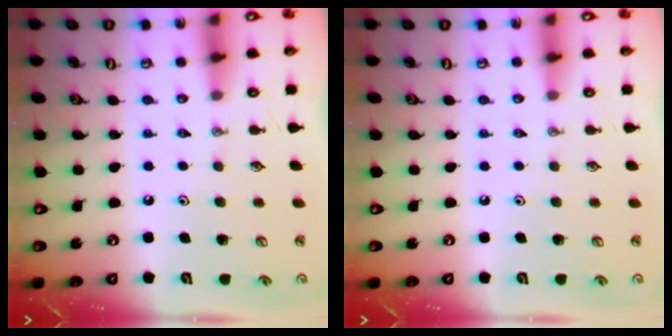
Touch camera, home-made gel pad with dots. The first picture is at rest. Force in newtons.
{"total": 0.0}